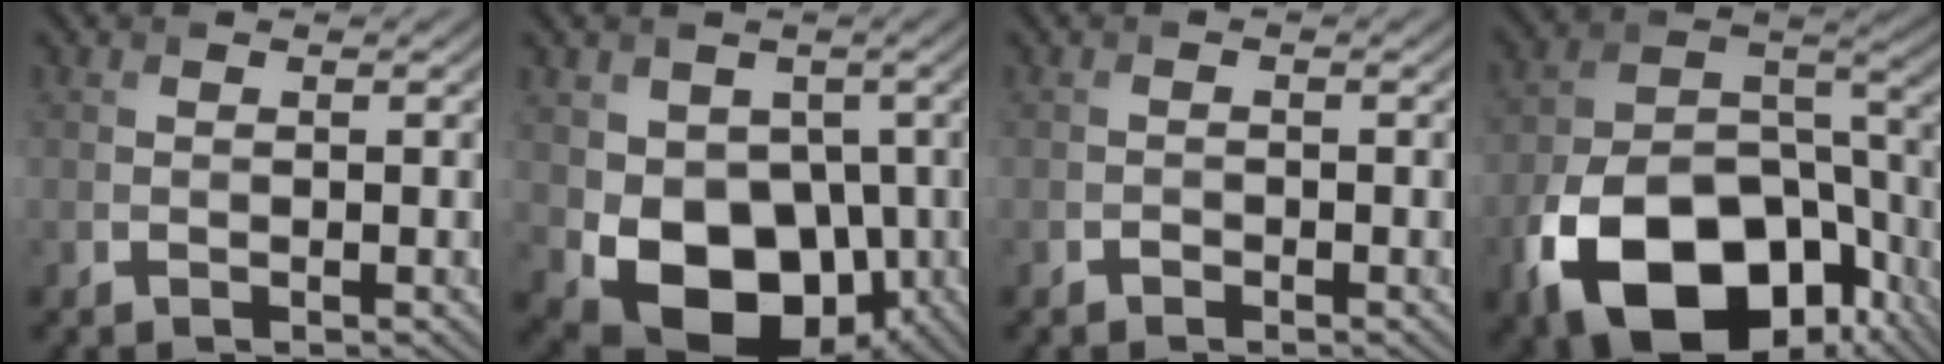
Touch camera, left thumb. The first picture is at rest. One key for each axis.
{"total": 10.8, "fx": -1.8, "fy": 8.1, "fz": 6.9, "tx": -0.124, "ty": -0.028, "tz": -0.035}
{"total": 0.6, "fx": -0.5, "fy": 0.3, "fz": 0.2, "tx": -0.001, "ty": -0.002, "tz": -0.009}
{"total": 18.6, "fx": -8.9, "fy": 11.8, "fz": 11.3, "tx": -0.224, "ty": -0.049, "tz": -0.140}